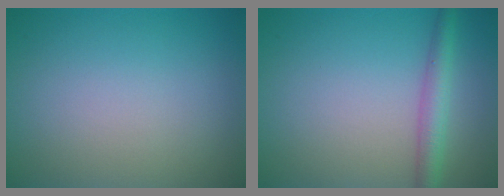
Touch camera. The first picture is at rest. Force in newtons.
{"total": 2.9, "press": 2.9, "slide": 0.1}